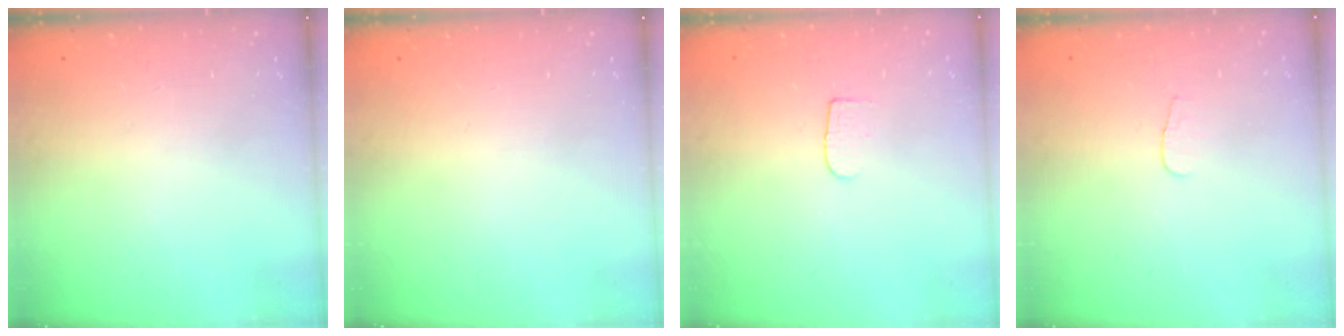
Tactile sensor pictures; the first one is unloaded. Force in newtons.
{"total": 0.0}
{"total": 4.8, "press": 4.8, "slide": 0.5}
{"total": 2.8, "press": 2.8, "slide": 0.3}